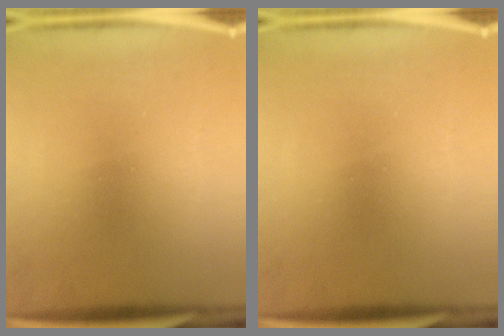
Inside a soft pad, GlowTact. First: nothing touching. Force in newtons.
{"total": 0.0}